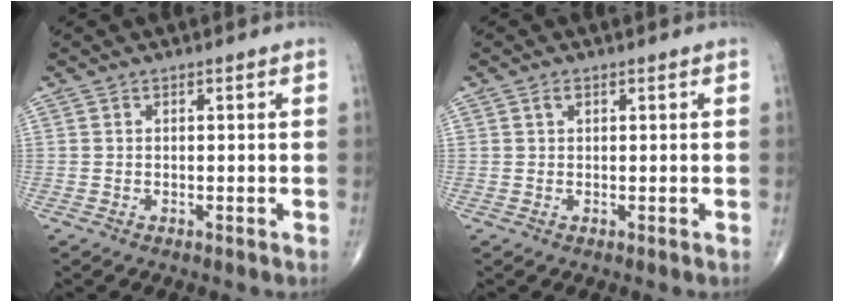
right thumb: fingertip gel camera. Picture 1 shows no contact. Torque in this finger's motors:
{"motor_torque": [-0.12, 0.01, 0.17, 0.13, -0.03]}